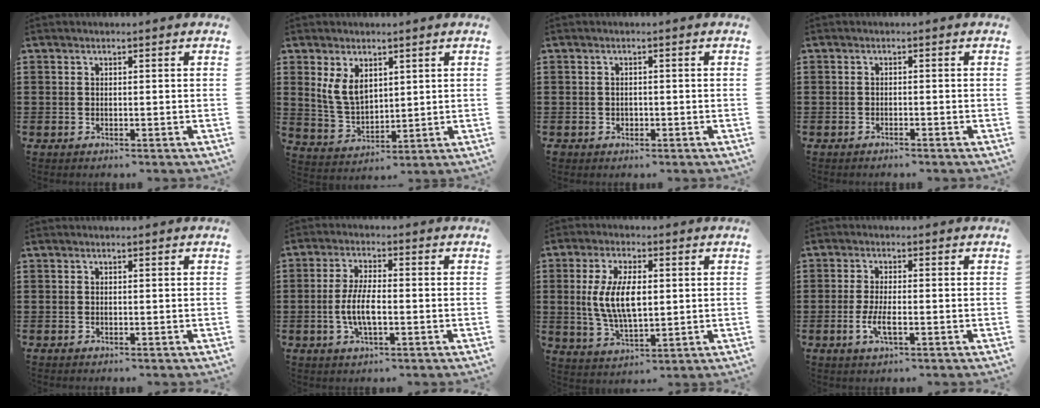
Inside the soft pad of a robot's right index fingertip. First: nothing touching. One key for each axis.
{"total": 6.1, "fx": 2.5, "fy": 3.8, "fz": 4.0, "tx": -0.104, "ty": 0.005, "tz": 0.043}
{"total": 0.8, "fx": -0.3, "fy": 0.8, "fz": 0.0, "tx": -0.004, "ty": 0.003, "tz": -0.008}
{"total": 1.0, "fx": -1.0, "fy": 0.0, "fz": -0.1, "tx": 0.000, "ty": 0.001, "tz": -0.021}
{"total": 0.0}
{"total": 5.6, "fx": -1.2, "fy": 1.9, "fz": 5.1, "tx": -0.116, "ty": -0.003, "tz": -0.031}
{"total": 8.6, "fx": 0.6, "fy": 3.9, "fz": 7.6, "tx": -0.165, "ty": 0.005, "tz": 0.006}
{"total": 3.9, "fx": -1.3, "fy": 1.1, "fz": 3.5, "tx": -0.078, "ty": -0.005, "tz": -0.028}